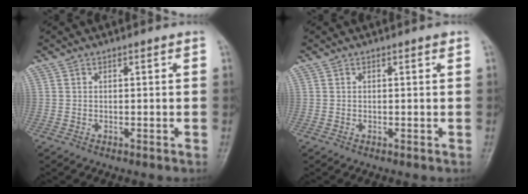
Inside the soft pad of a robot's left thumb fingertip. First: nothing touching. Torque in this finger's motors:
{"motor_torque": [0.17, -0.12, -0.05, -0.05, 0.01]}